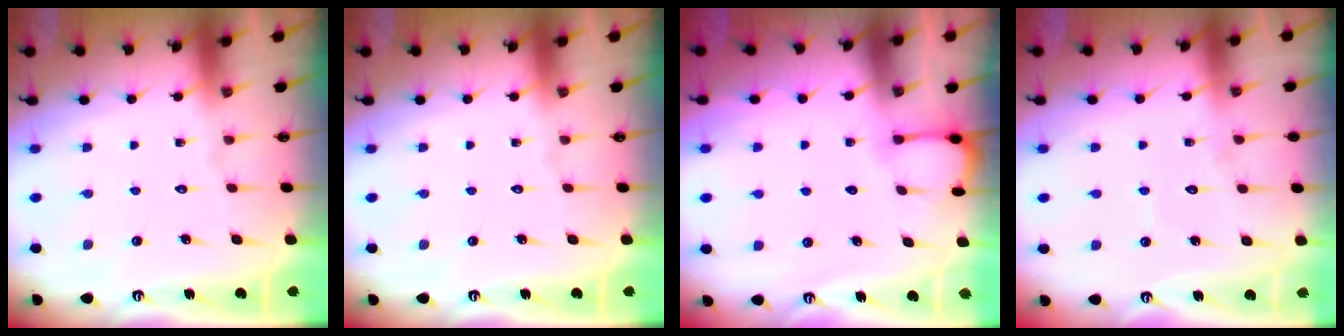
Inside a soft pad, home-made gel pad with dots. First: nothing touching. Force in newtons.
{"total": 0.0}
{"total": 2.6, "press": 2.6, "slide": 0.3}
{"total": 4.5, "press": 4.5, "slide": 0.5}